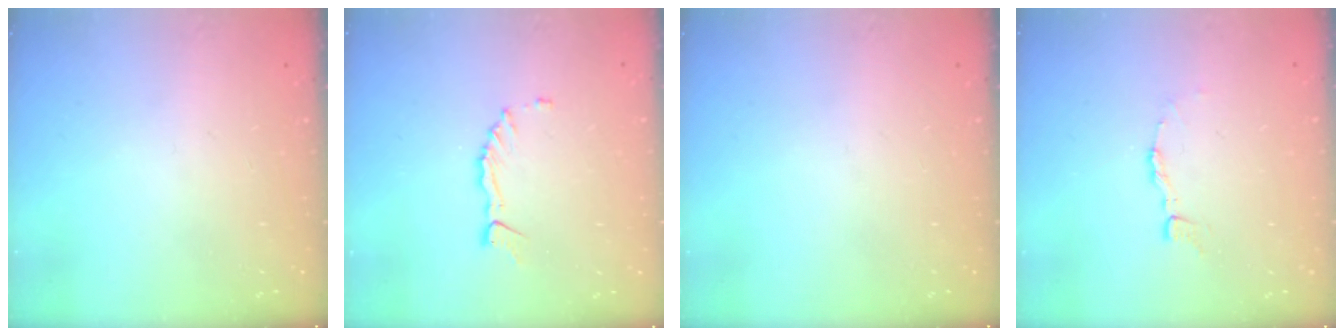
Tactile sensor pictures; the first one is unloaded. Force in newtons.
{"total": 3.3, "press": 3.3, "slide": 0.2}
{"total": 0.0}
{"total": 3.2, "press": 3.2, "slide": 0.2}